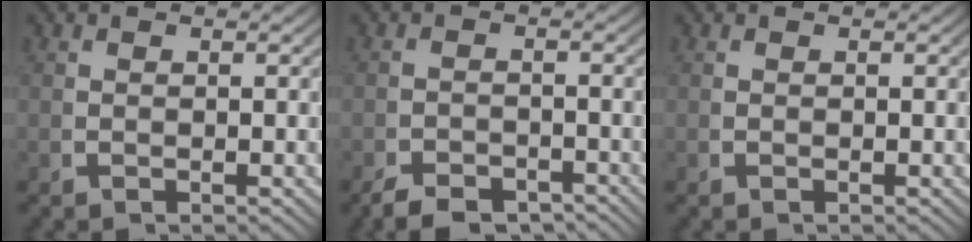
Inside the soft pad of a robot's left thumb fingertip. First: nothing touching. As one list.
[{"total": 3.2, "force": [-2.9, 1.1, 0.9], "torque": [-0.001, -0.011, -0.051]}, {"total": 0.0}]